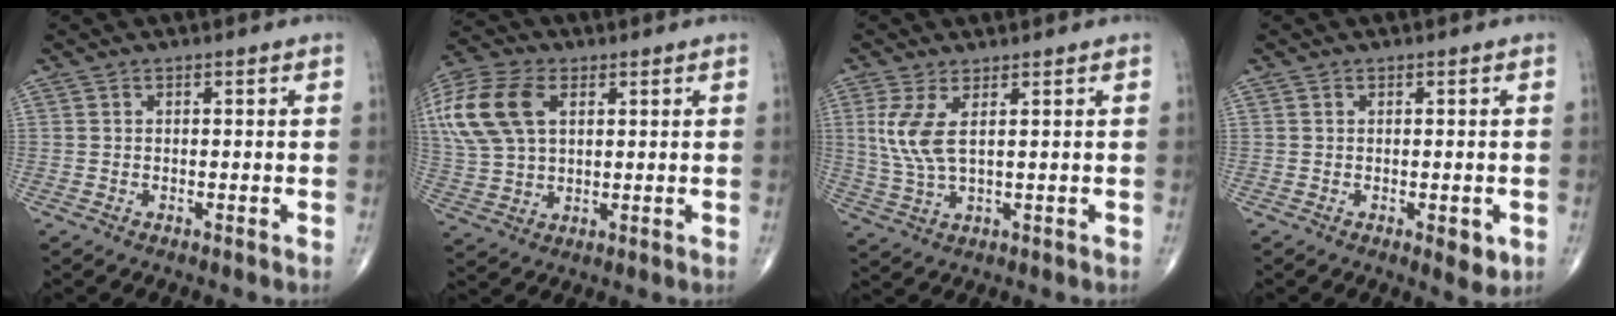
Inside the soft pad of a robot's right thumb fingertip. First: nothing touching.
{"total": 18.8, "force": [6.1, 11.9, 13.2], "torque": [-0.317, 0.019, 0.115]}
{"total": 6.6, "force": [1.9, 2.1, 6.0], "torque": [-0.150, -0.011, 0.045]}
{"total": 3.4, "force": [-0.9, 1.5, 2.9], "torque": [-0.026, -0.006, -0.007]}